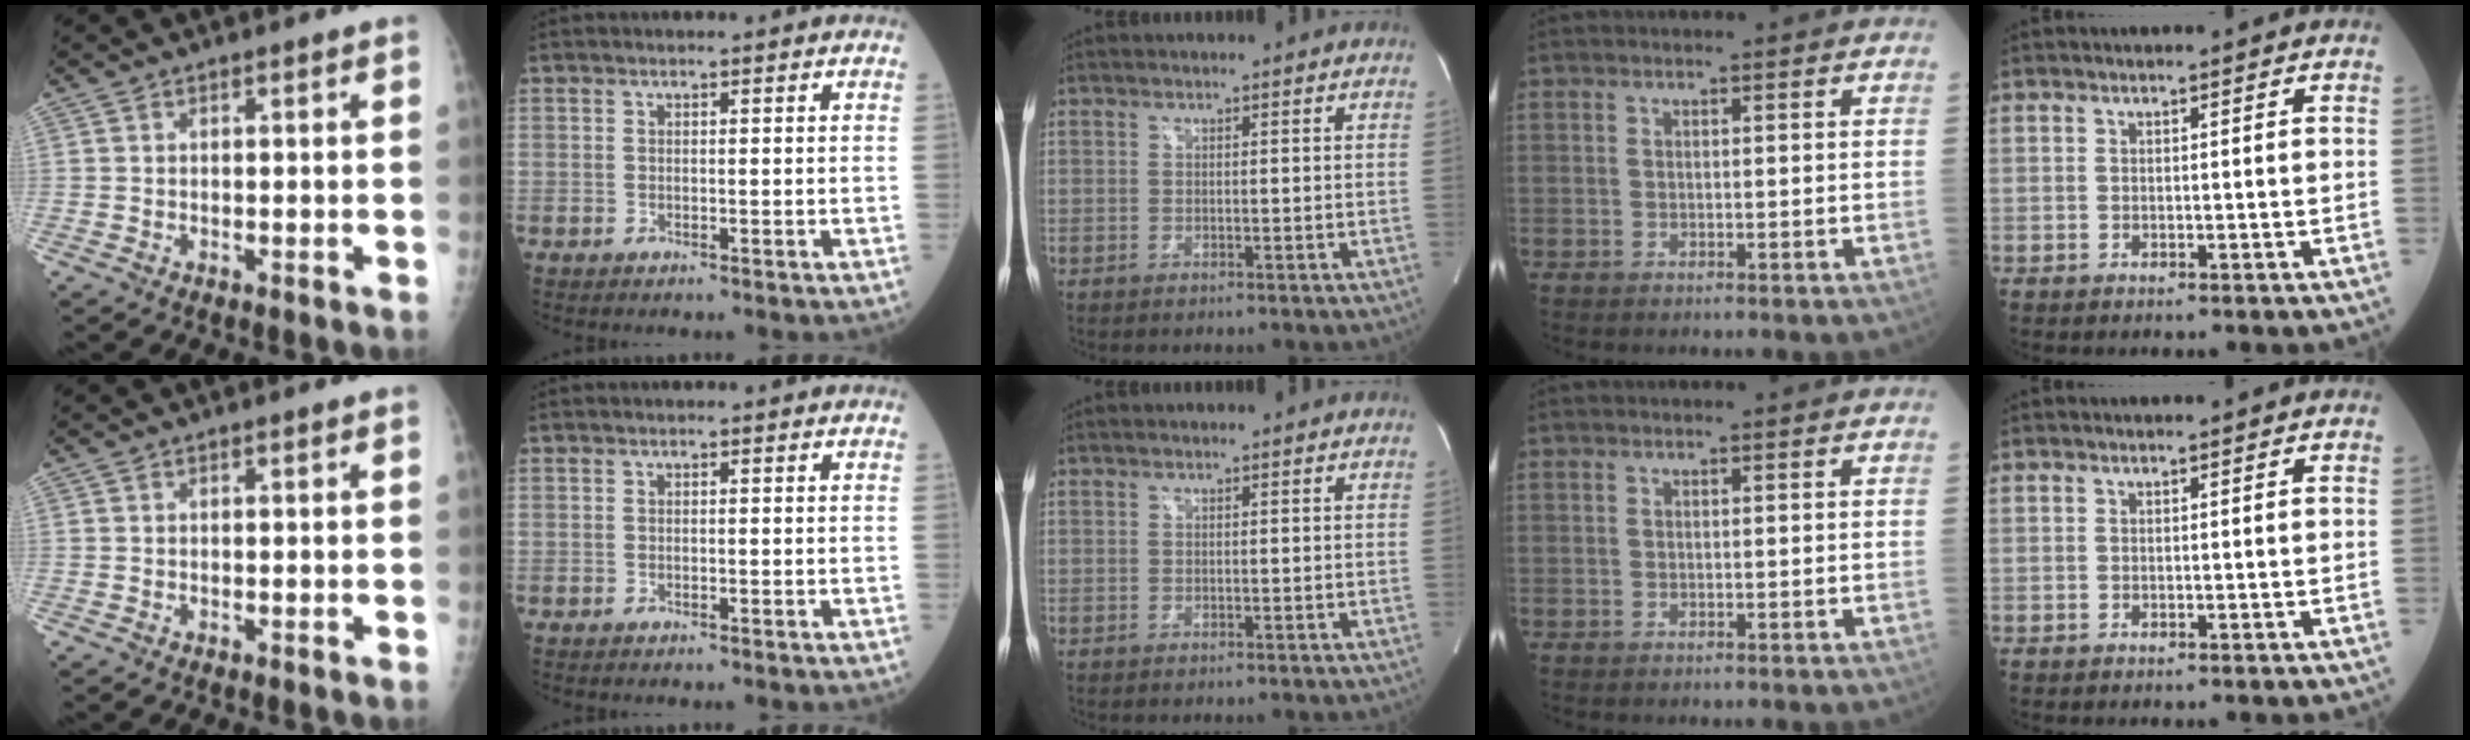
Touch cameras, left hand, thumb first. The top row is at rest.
{}